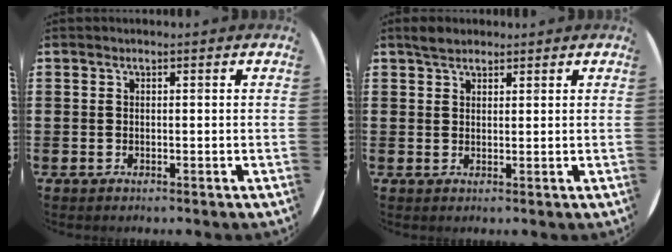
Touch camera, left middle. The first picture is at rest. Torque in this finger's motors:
{"motor_torque": [0.22, -0.11, 0.02, 0.00]}